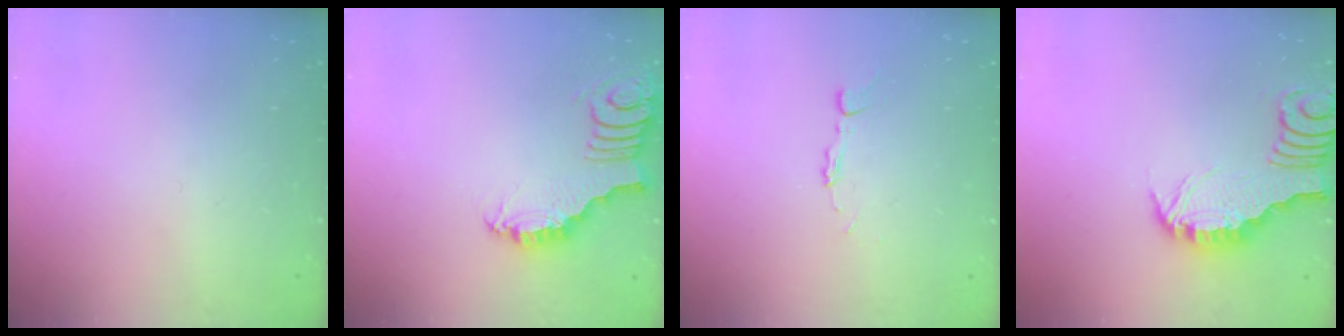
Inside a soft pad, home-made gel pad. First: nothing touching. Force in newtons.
{"total": 2.3, "press": 2.3, "slide": 0.4}
{"total": 2.7, "press": 2.7, "slide": 0.2}
{"total": 3.4, "press": 3.3, "slide": 0.4}